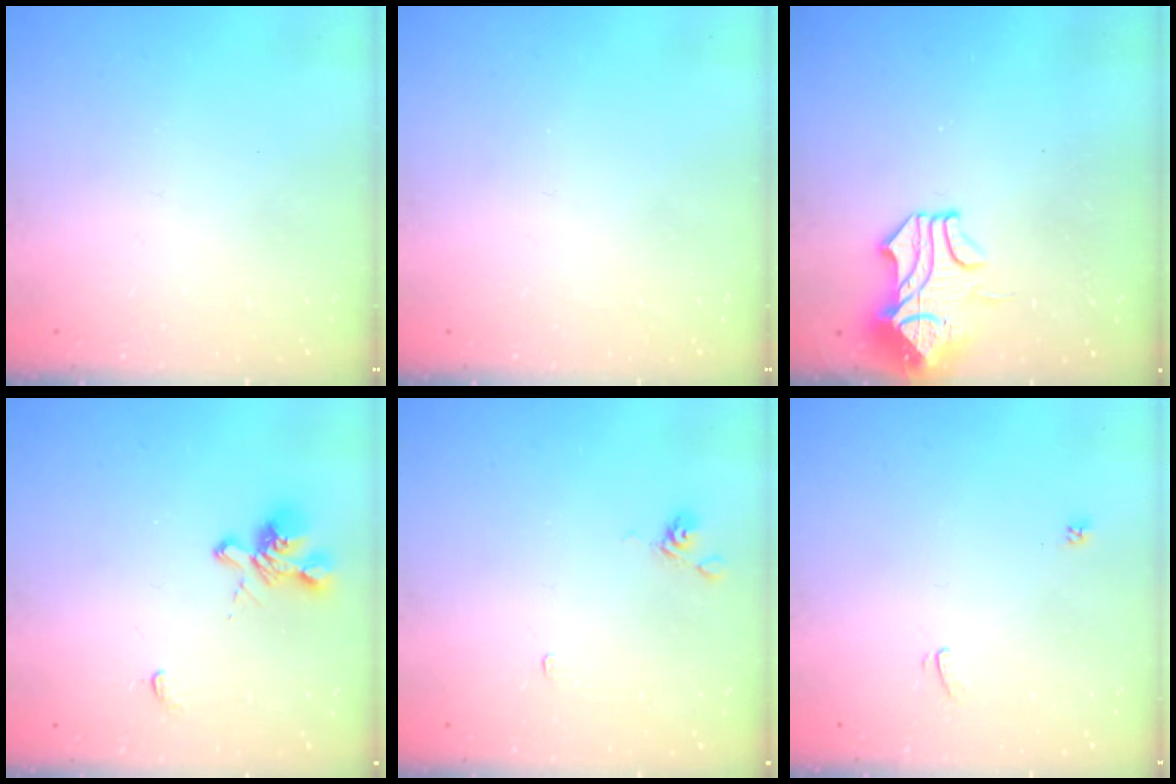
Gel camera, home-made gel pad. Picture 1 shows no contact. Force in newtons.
{"total": 0.0}
{"total": 1.6, "press": 0.8, "slide": 1.4}
{"total": 1.9, "press": 1.5, "slide": 1.1}
{"total": 4.5, "press": 4.5, "slide": 0.1}
{"total": 1.1, "press": 1.0, "slide": 0.4}